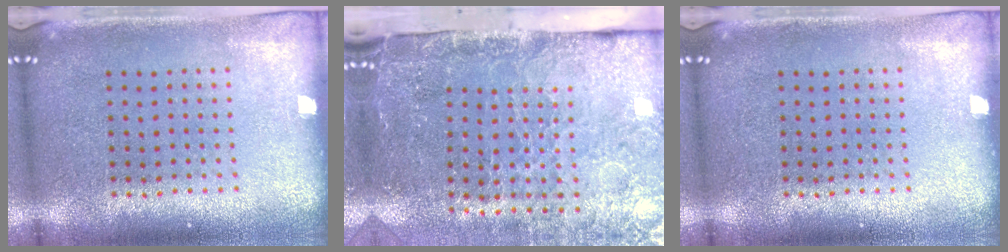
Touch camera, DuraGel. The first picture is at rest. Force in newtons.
{"total": 4.9, "press": 3.7, "slide": 3.3}
{"total": 0.0}